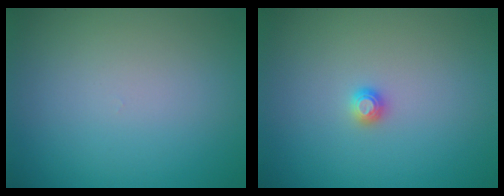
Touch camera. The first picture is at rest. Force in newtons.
{"total": 1.0, "press": 1.0, "slide": 0.1}